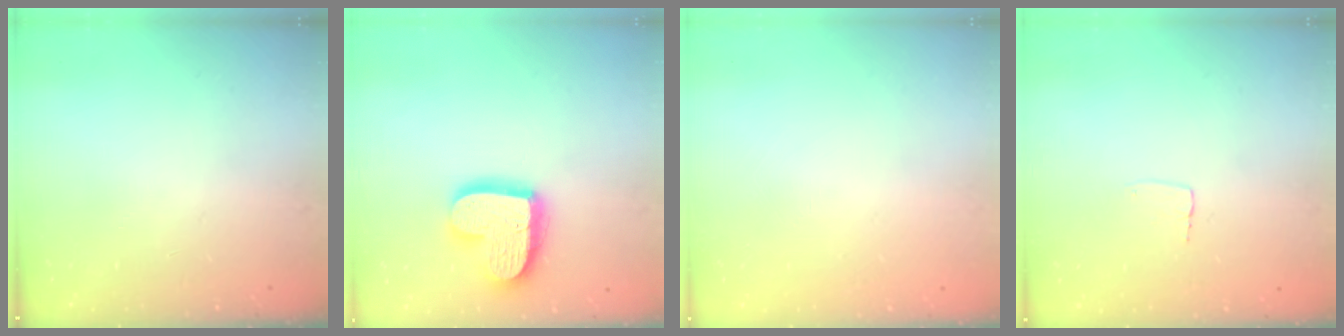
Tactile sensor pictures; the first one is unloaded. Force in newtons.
{"total": 16.4, "press": 16.4, "slide": 1.0}
{"total": 0.0}
{"total": 2.7, "press": 2.7, "slide": 0.1}